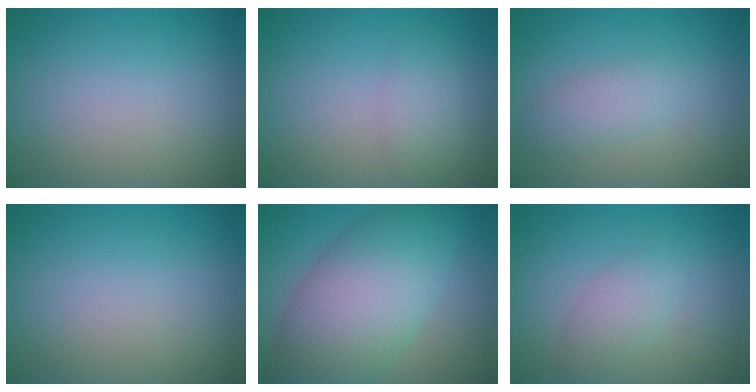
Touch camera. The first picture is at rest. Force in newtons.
{"total": 2.2, "press": 2.2, "slide": 0.1}
{"total": 2.4, "press": 2.4, "slide": 0.1}
{"total": 0.0}
{"total": 9.9, "press": 9.9, "slide": 0.4}
{"total": 2.2, "press": 2.2, "slide": 0.0}